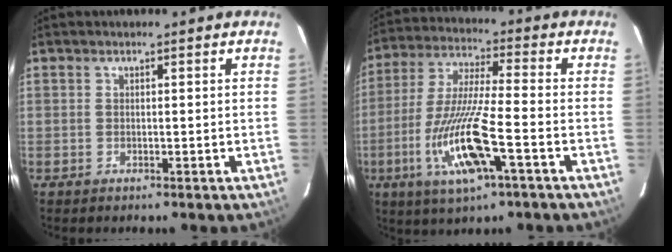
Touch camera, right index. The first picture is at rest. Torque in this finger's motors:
{"motor_torque": [1.12, -1.02, 0.39, 0.21]}